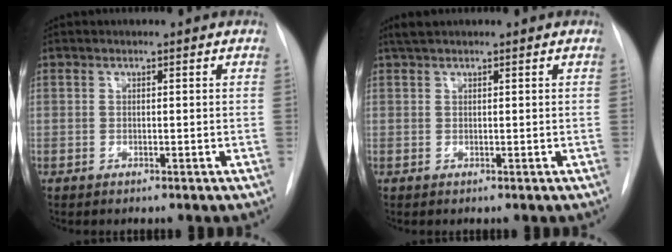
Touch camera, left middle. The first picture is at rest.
{"total": 1.7, "force": [1.4, 0.2, 0.9], "torque": [-0.022, 0.013, 0.029]}